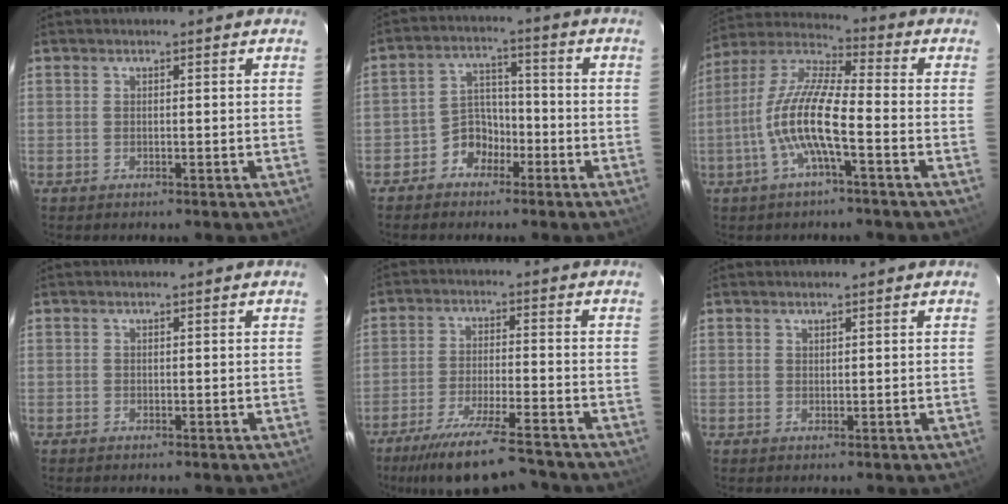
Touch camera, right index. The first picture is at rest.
{"total": 5.8, "force": [-3.6, 4.4, 1.3], "torque": [-0.023, 0.029, -0.062]}
{"total": 12.3, "force": [-3.9, 2.1, 11.4], "torque": [-0.231, 0.003, -0.081]}
{"total": 0.0}
{"total": 15.1, "force": [-12.9, 2.0, 7.6], "torque": [-0.158, -0.022, -0.205]}
{"total": 0.6, "force": [0.6, 0.2, 0.1], "torque": [-0.001, 0.002, 0.011]}